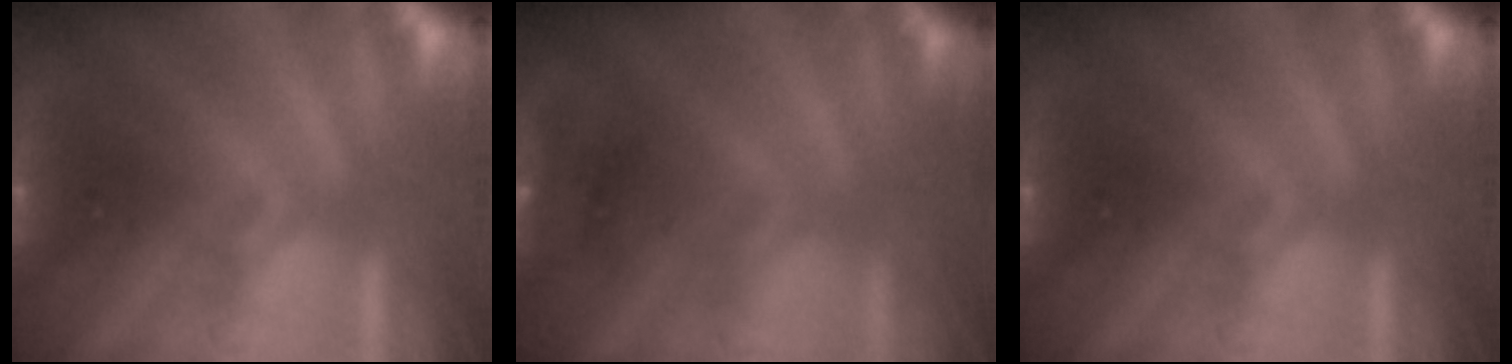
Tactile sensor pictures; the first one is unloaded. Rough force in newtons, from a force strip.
{"total": 3.9}
{"total": 0.0}